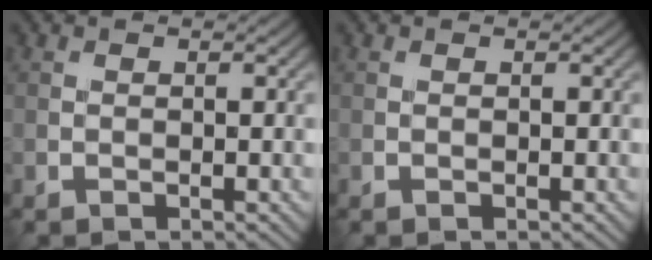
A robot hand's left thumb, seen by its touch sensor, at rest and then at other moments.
{"total": 0.0}